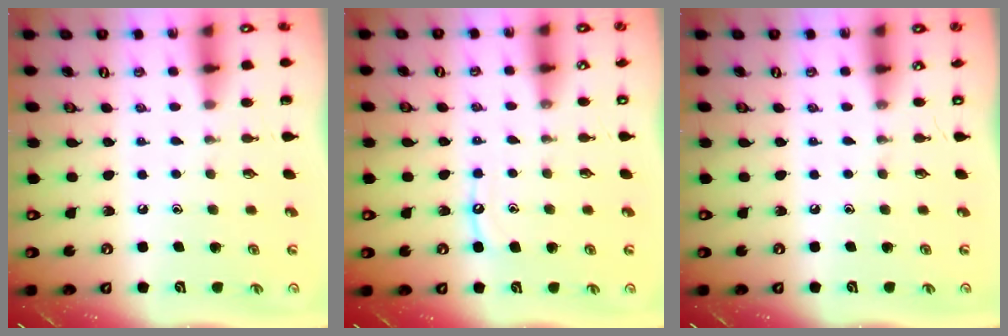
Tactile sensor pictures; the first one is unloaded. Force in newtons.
{"total": 5.9, "press": 5.9, "slide": 0.6}
{"total": 0.0}